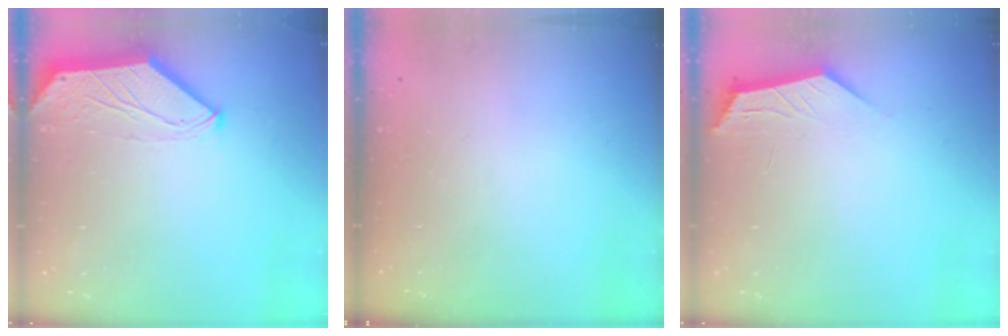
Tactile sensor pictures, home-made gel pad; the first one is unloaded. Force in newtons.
{"total": 0.0}
{"total": 1.8, "press": 1.8, "slide": 0.4}